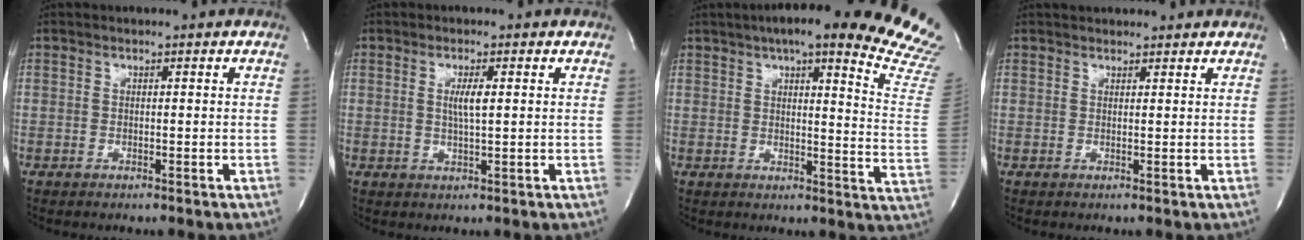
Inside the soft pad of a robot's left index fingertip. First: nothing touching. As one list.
[{"total": 2.7, "force": [0.1, 0.1, 2.7], "torque": [-0.053, -0.008, 0.003]}, {"total": 24.9, "force": [20.2, 2.6, 14.4], "torque": [-0.145, -0.063, 0.217]}, {"total": 4.8, "force": [4.5, 1.1, 1.2], "torque": [-0.010, 0.026, 0.055]}]